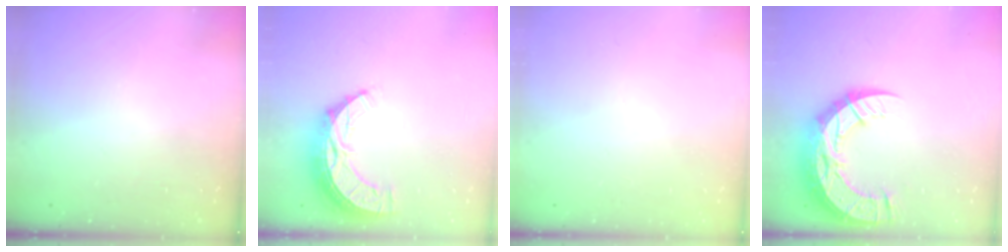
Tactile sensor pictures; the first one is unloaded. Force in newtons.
{"total": 10.4, "press": 10.3, "slide": 0.9}
{"total": 0.0}
{"total": 19.2, "press": 19.1, "slide": 1.4}